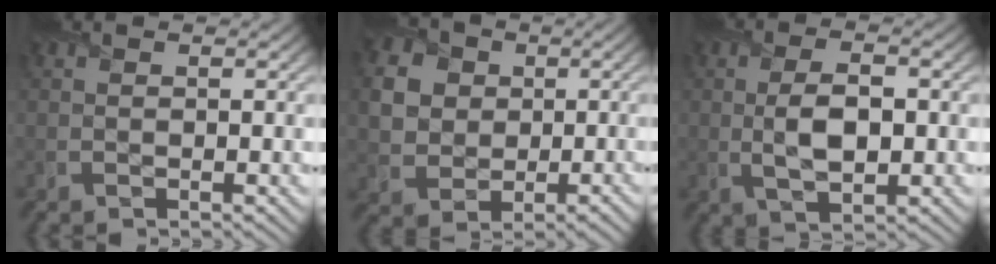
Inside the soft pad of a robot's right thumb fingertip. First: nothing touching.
{"total": 6.8, "force": [0.8, 5.9, 3.3], "torque": [-0.093, 0.002, 0.010]}
{"total": 5.7, "force": [-0.2, 2.6, 5.1], "torque": [-0.107, 0.000, -0.003]}